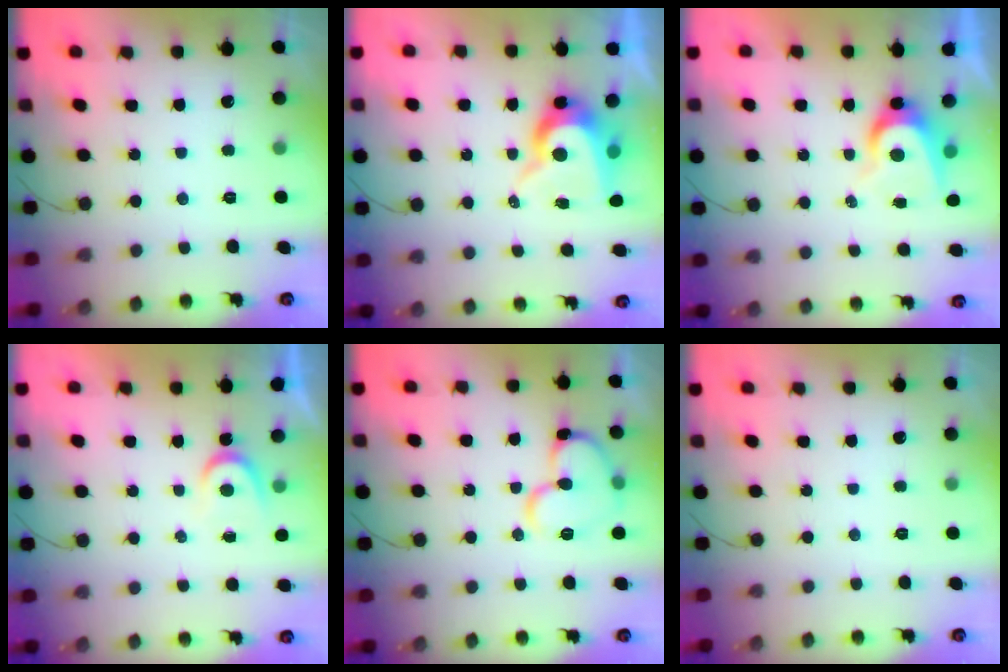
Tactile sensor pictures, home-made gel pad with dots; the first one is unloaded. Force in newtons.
{"total": 10.8, "press": 10.7, "slide": 0.8}
{"total": 6.7, "press": 6.7, "slide": 0.3}
{"total": 3.6, "press": 3.6, "slide": 0.4}
{"total": 14.2, "press": 14.1, "slide": 2.0}
{"total": 0.0}